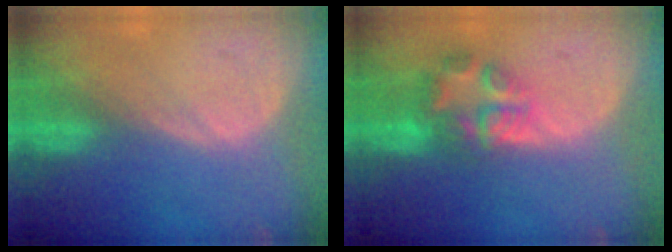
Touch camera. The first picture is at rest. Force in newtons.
{"total": 6.1, "press": 6.0, "slide": 1.2}